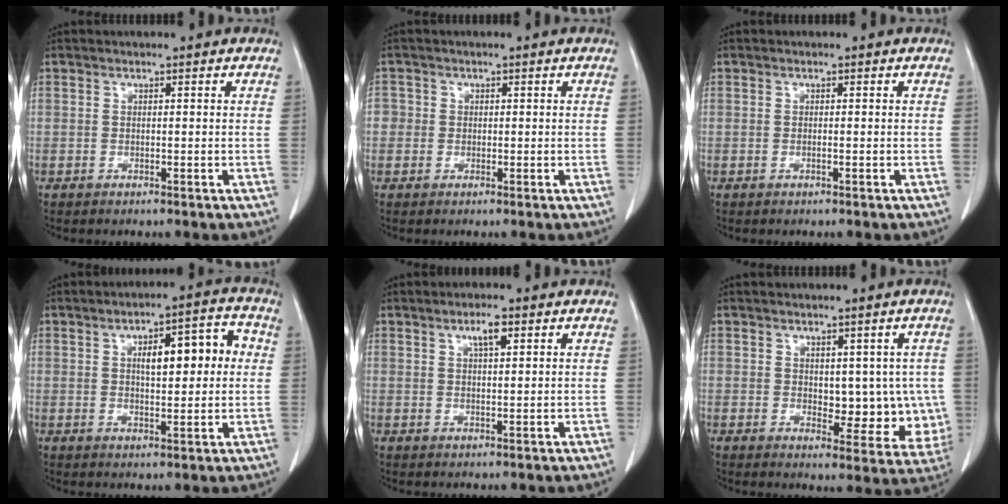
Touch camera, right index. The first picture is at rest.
{"total": 3.2, "force": [-0.1, 3.1, 0.8], "torque": [-0.017, 0.013, -0.003]}
{"total": 0.6, "force": [-0.2, 0.2, 0.5], "torque": [-0.013, 0.000, -0.001]}
{"total": 10.2, "force": [1.9, 3.5, 9.4], "torque": [-0.136, 0.031, 0.031]}
{"total": 3.4, "force": [1.7, 1.0, 2.8], "torque": [-0.054, 0.001, 0.032]}
{"total": 10.4, "force": [0.4, 6.1, 8.5], "torque": [-0.105, 0.003, 0.025]}